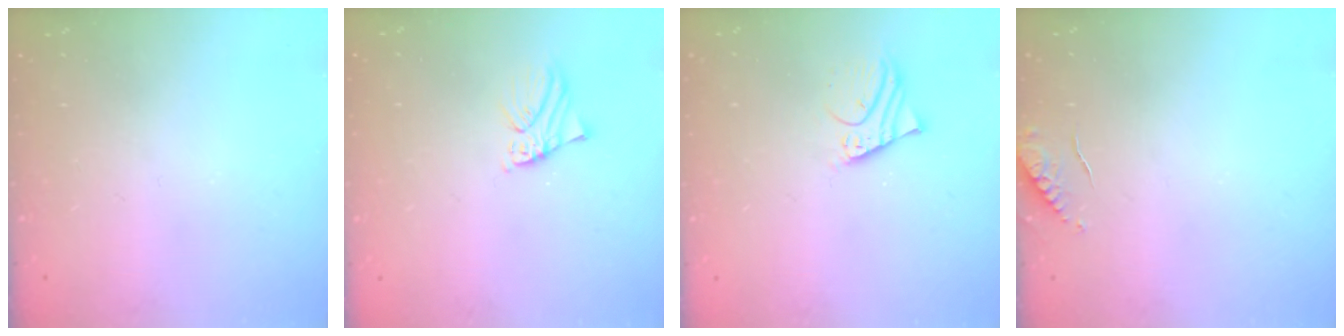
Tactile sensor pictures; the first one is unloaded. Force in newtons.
{"total": 1.5, "press": 1.5, "slide": 0.1}
{"total": 2.4, "press": 2.4, "slide": 0.1}
{"total": 5.6, "press": 5.6, "slide": 0.8}